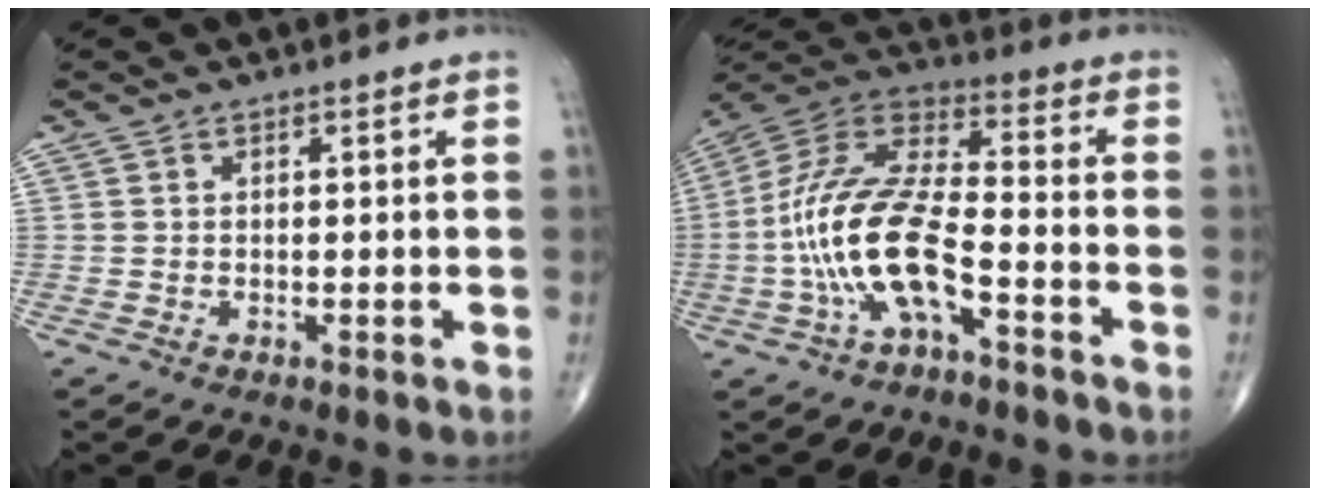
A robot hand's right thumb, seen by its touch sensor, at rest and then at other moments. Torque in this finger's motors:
{"motor_torque": [2.69, 2.32, 2.20, 0.10, 0.64]}